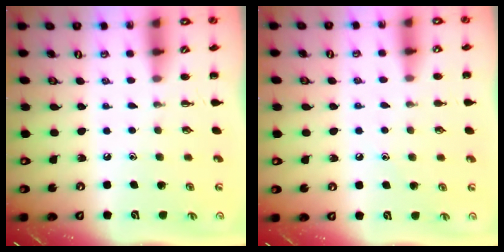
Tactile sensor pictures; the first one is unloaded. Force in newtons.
{"total": 6.9, "press": 6.6, "slide": 2.2}